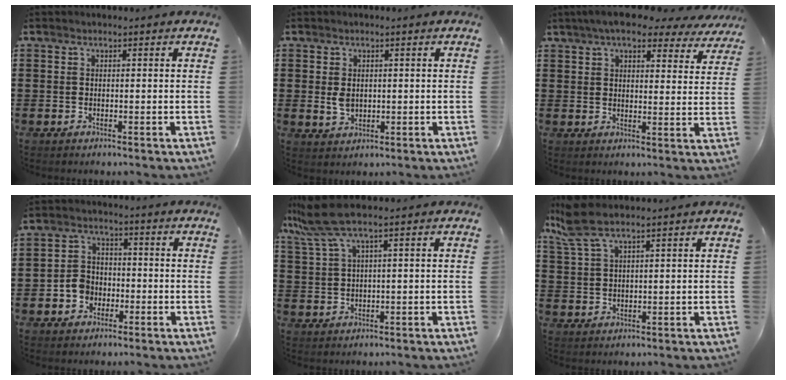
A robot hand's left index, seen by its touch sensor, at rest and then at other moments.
{"total": 2.8, "force": [0.4, 1.9, 2.0], "torque": [-0.041, 0.006, 0.007]}
{"total": 7.0, "force": [5.9, 1.4, 3.4], "torque": [-0.077, -0.013, 0.107]}
{"total": 4.2, "force": [-1.8, 3.5, 1.6], "torque": [-0.045, 0.007, -0.039]}
{"total": 5.8, "force": [3.4, 0.3, 4.7], "torque": [-0.115, -0.007, 0.057]}
{"total": 5.6, "force": [4.2, 0.5, 3.6], "torque": [-0.092, -0.009, 0.075]}